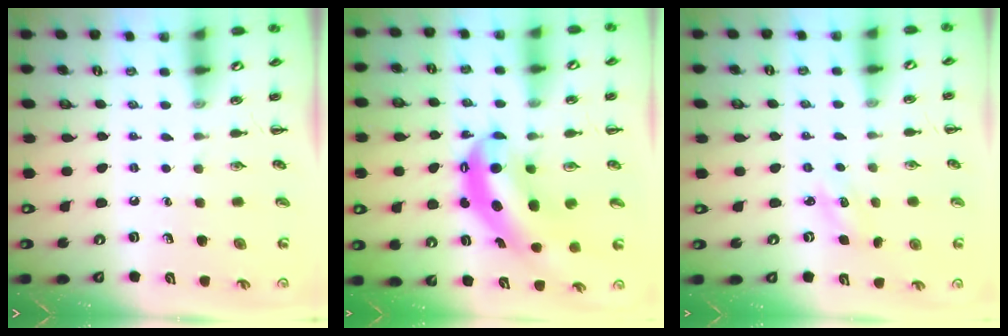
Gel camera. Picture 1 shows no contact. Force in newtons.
{"total": 8.1, "press": 7.8, "slide": 1.9}
{"total": 1.6, "press": 1.5, "slide": 0.5}